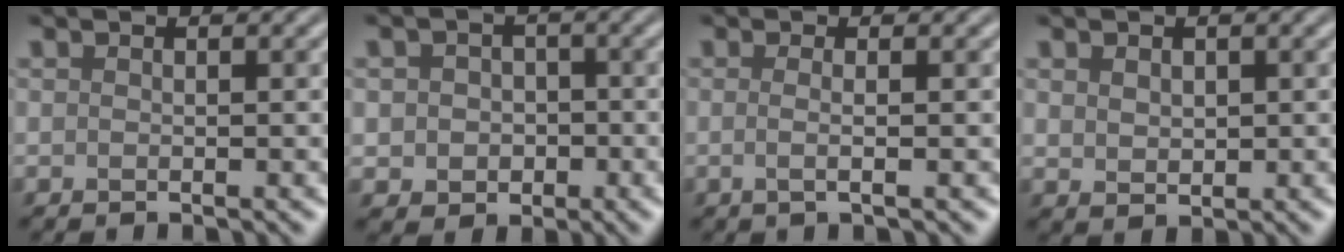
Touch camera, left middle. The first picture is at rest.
{"total": 3.2, "force": [-0.3, 2.9, 1.4], "torque": [-0.012, -0.005, -0.010]}
{"total": 1.9, "force": [-0.1, 0.7, 1.7], "torque": [-0.024, -0.004, -0.013]}
{"total": 1.5, "force": [0.6, 1.1, 0.9], "torque": [-0.017, -0.003, 0.015]}